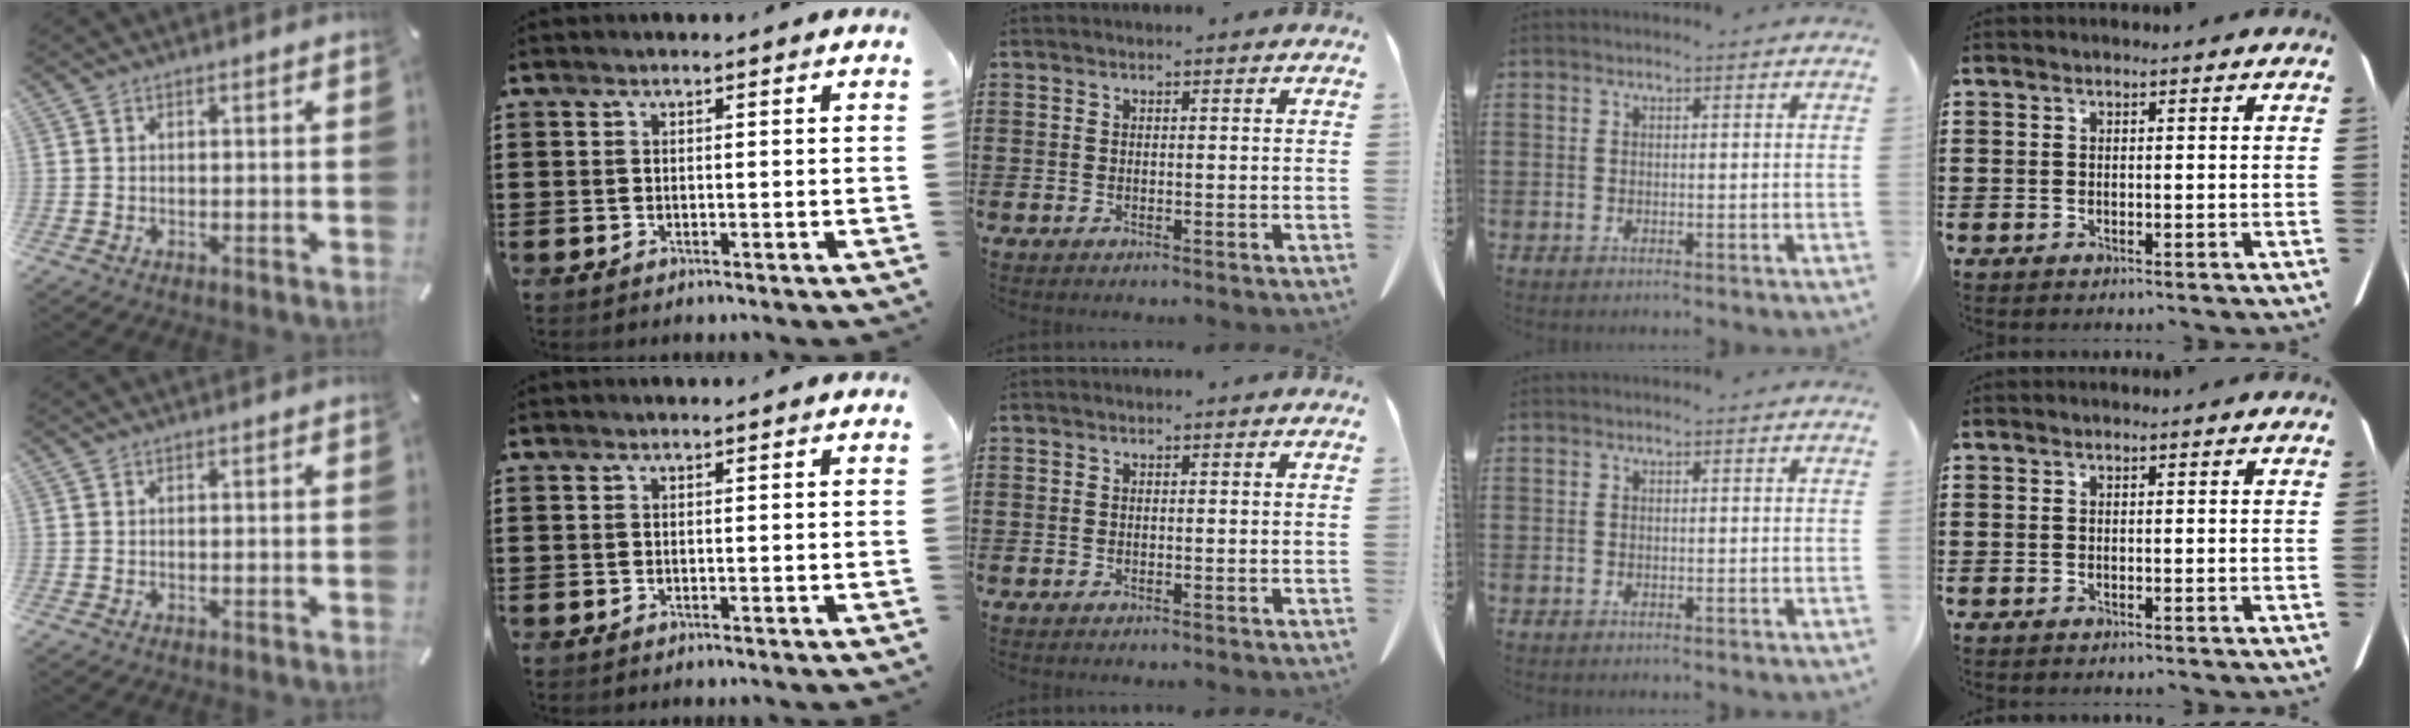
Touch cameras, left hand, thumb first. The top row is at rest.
{}